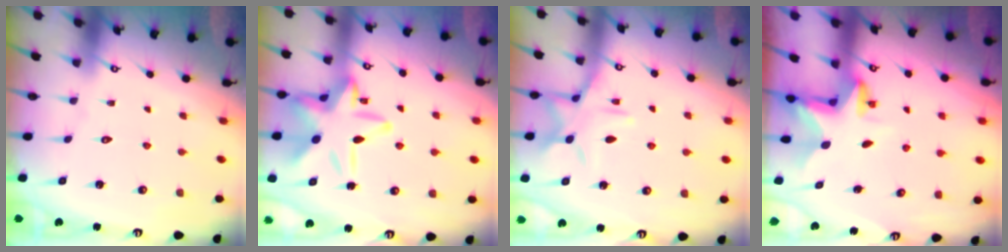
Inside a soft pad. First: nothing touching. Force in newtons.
{"total": 18.0, "press": 18.0, "slide": 1.1}
{"total": 11.8, "press": 11.8, "slide": 0.6}
{"total": 2.8, "press": 2.8, "slide": 0.2}